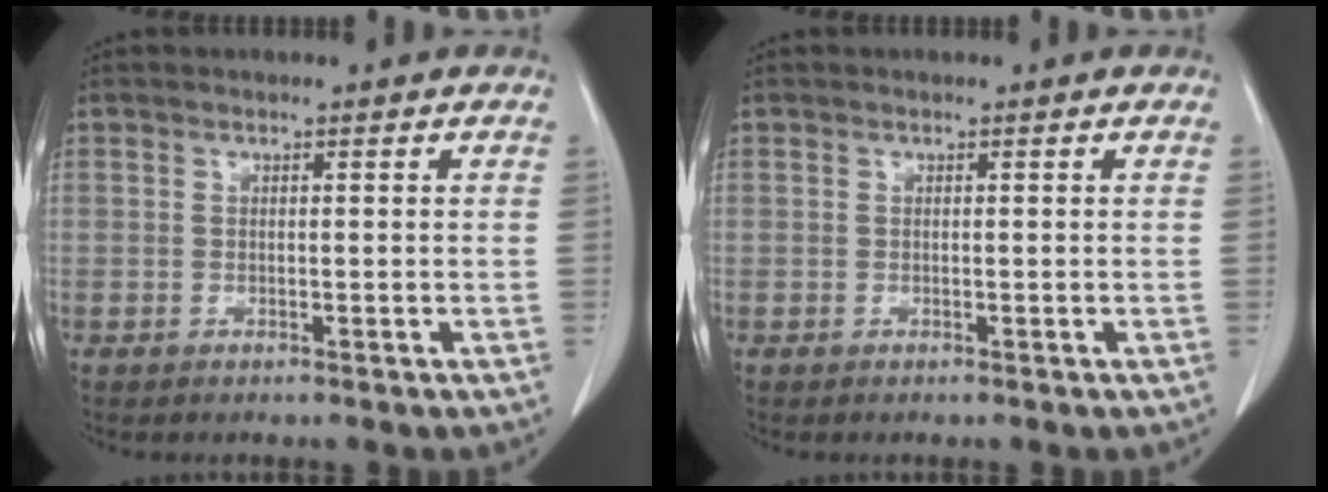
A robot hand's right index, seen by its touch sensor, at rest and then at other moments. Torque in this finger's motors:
{"motor_torque": [0.00, 0.00, 0.00, 0.00]}